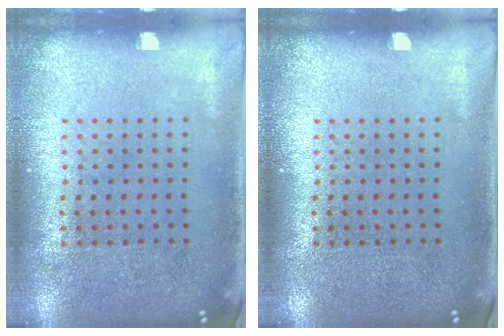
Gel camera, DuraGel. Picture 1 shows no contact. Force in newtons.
{"total": 0.0}